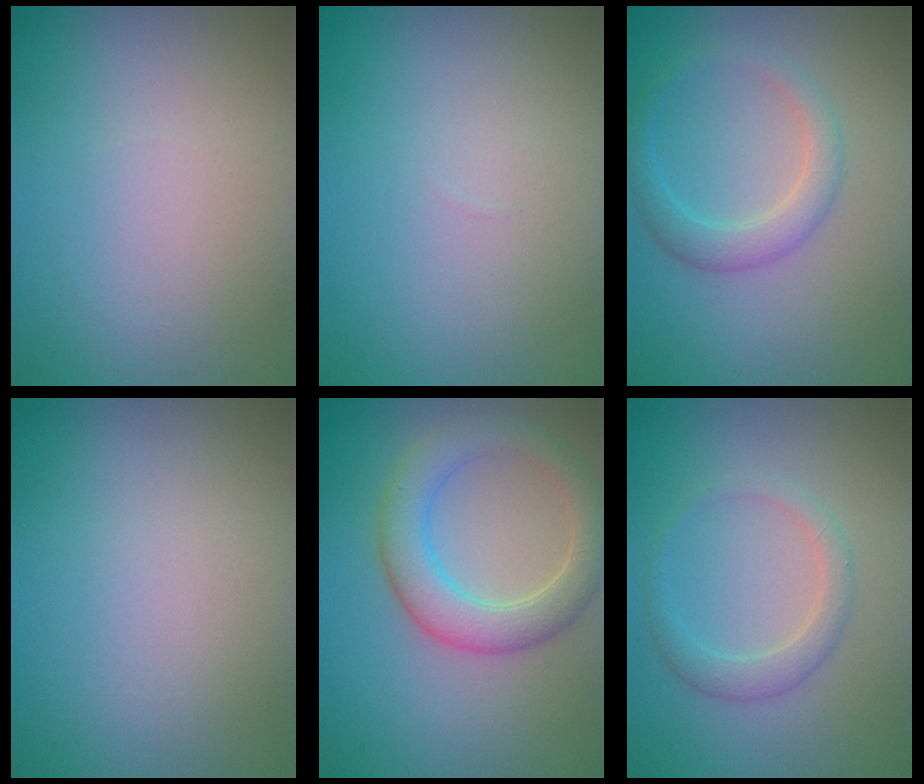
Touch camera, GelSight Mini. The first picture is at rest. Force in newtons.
{"total": 0.0}
{"total": 2.7, "press": 2.7, "slide": 0.1}
{"total": 0.0}
{"total": 5.0, "press": 5.0, "slide": 0.5}
{"total": 2.2, "press": 2.2, "slide": 0.1}